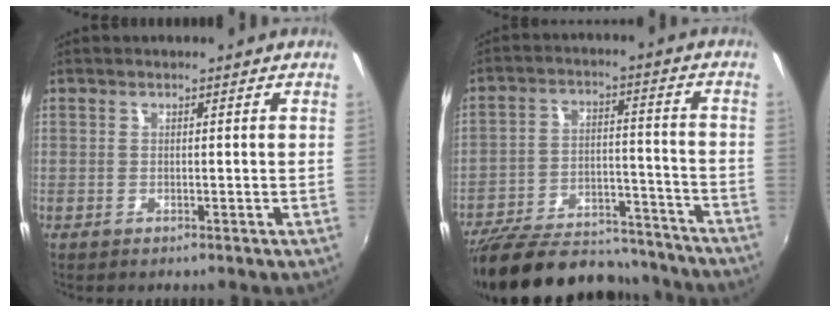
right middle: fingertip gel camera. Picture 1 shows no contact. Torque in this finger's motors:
{"motor_torque": [1.22, -0.92, 0.53, 0.21]}